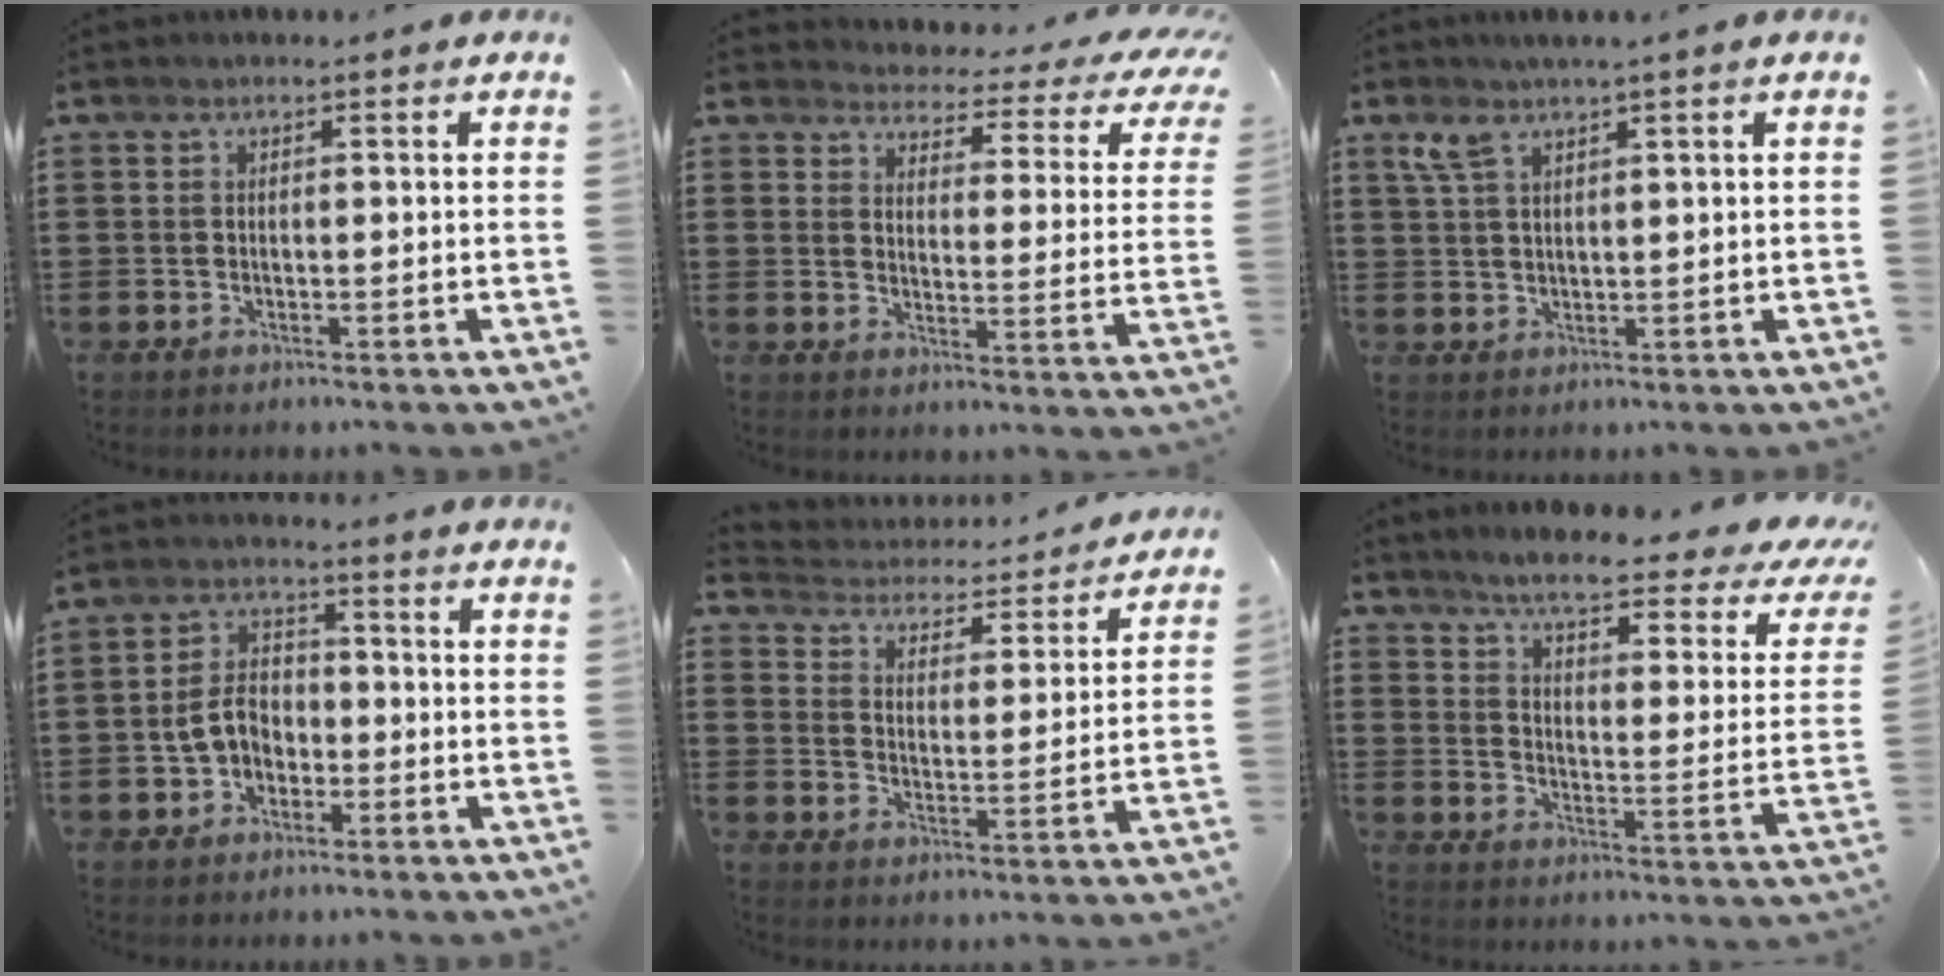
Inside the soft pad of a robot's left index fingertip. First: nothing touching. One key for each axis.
{"total": 3.1, "fx": 2.7, "fy": 0.9, "fz": 1.1, "tx": -0.034, "ty": -0.027, "tz": 0.037}
{"total": 3.8, "fx": 2.2, "fy": 0.8, "fz": 3.0, "tx": -0.065, "ty": 0.003, "tz": 0.038}
{"total": 5.5, "fx": -1.5, "fy": 4.0, "fz": 3.4, "tx": -0.081, "ty": 0.009, "tz": -0.034}
{"total": 2.9, "fx": 2.8, "fy": 0.6, "fz": 0.1, "tx": -0.025, "ty": -0.025, "tz": 0.039}
{"total": 5.7, "fx": 4.5, "fy": 0.3, "fz": 3.6, "tx": -0.084, "ty": -0.034, "tz": 0.066}